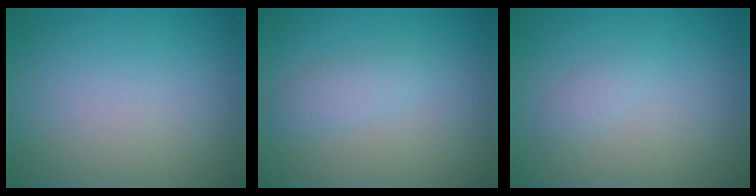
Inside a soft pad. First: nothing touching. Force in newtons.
{"total": 1.7, "press": 1.7, "slide": 0.0}
{"total": 1.0, "press": 1.0, "slide": 0.1}